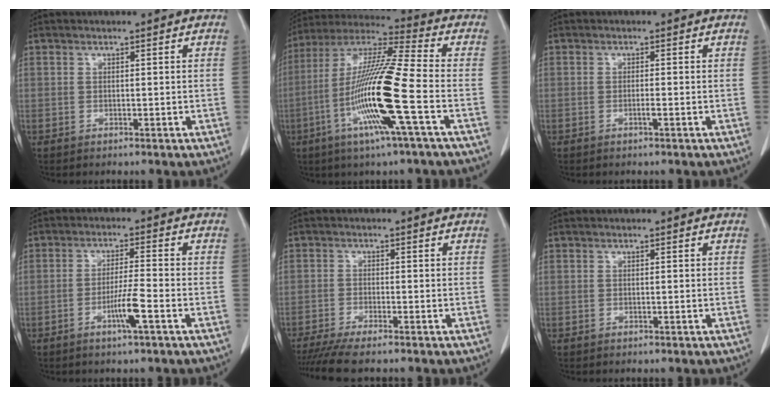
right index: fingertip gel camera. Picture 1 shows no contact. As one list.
[{"total": 17.3, "force": [-5.1, -0.5, 16.5], "torque": [-0.329, -0.013, -0.108]}, {"total": 1.0, "force": [-0.4, -0.1, 0.9], "torque": [-0.017, 0.000, -0.007]}, {"total": 5.0, "force": [-2.2, -0.4, 4.5], "torque": [-0.084, -0.008, -0.043]}, {"total": 6.7, "force": [-5.5, -0.1, 3.7], "torque": [-0.057, -0.017, -0.093]}, {"total": 0.0}]